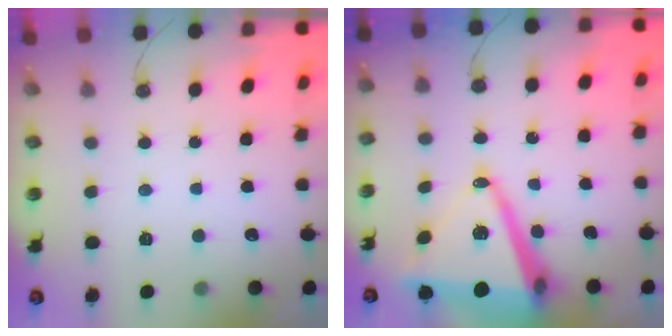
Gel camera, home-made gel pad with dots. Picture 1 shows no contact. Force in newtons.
{"total": 16.6, "press": 16.1, "slide": 4.0}